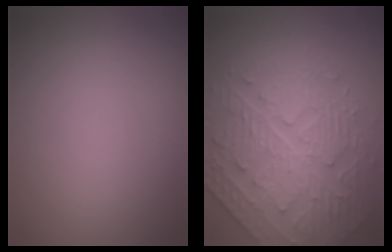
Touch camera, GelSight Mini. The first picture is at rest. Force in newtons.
{"total": 4.6, "press": 4.6, "slide": 0.1}